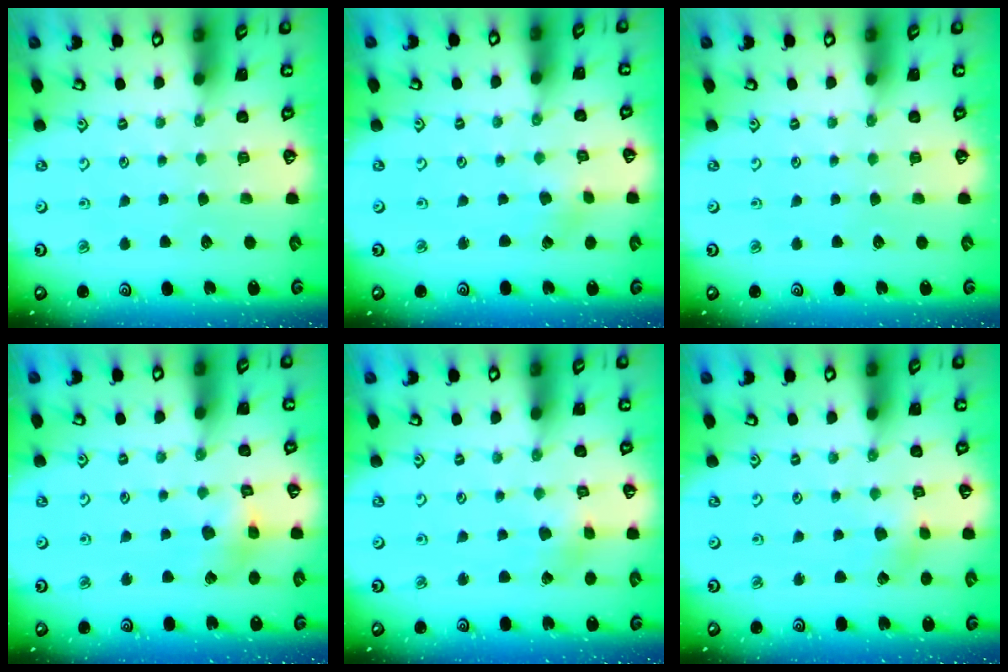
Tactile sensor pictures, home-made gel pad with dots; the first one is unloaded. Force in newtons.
{"total": 0.0}
{"total": 0.0}
{"total": 5.9, "press": 5.9, "slide": 0.5}
{"total": 2.3, "press": 2.3, "slide": 0.2}
{"total": 2.0, "press": 2.0, "slide": 0.1}